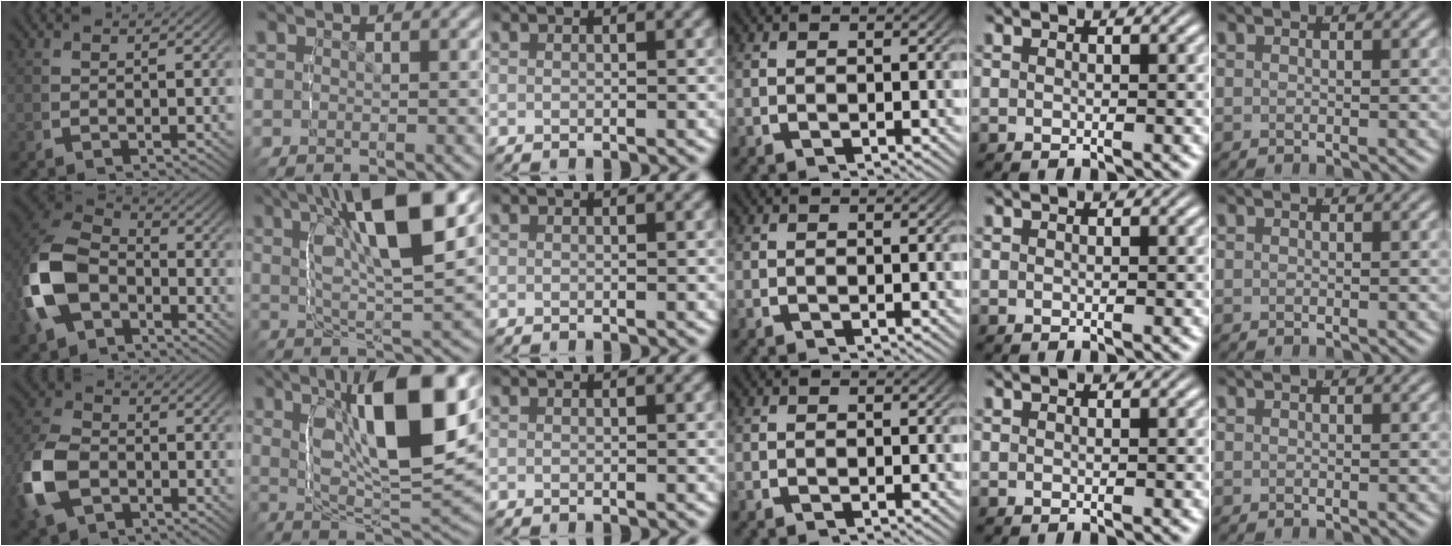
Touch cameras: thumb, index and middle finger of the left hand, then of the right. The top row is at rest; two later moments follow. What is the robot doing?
{"motion": "lift_and_place", "object": "markers"}